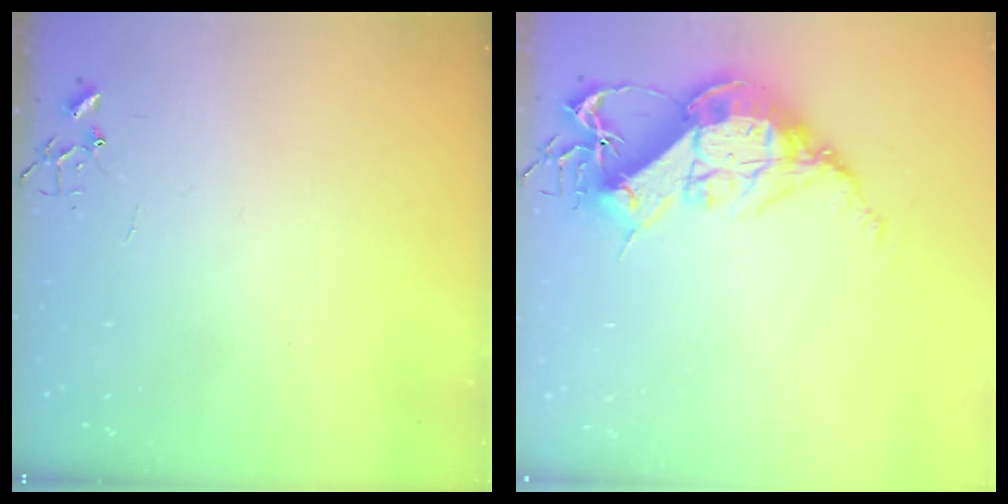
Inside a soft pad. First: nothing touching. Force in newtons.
{"total": 15.7, "press": 15.6, "slide": 1.4}